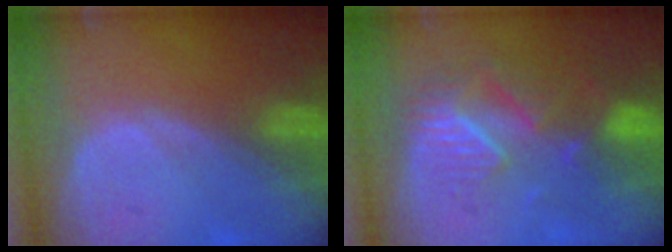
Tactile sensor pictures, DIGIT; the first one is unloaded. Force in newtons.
{"total": 9.0, "press": 7.8, "slide": 4.4}